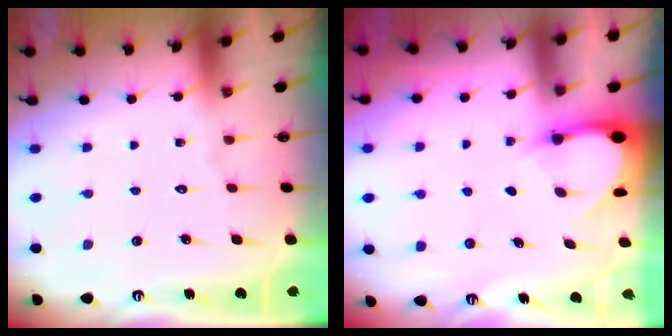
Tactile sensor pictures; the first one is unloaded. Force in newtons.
{"total": 3.1, "press": 3.1, "slide": 0.2}